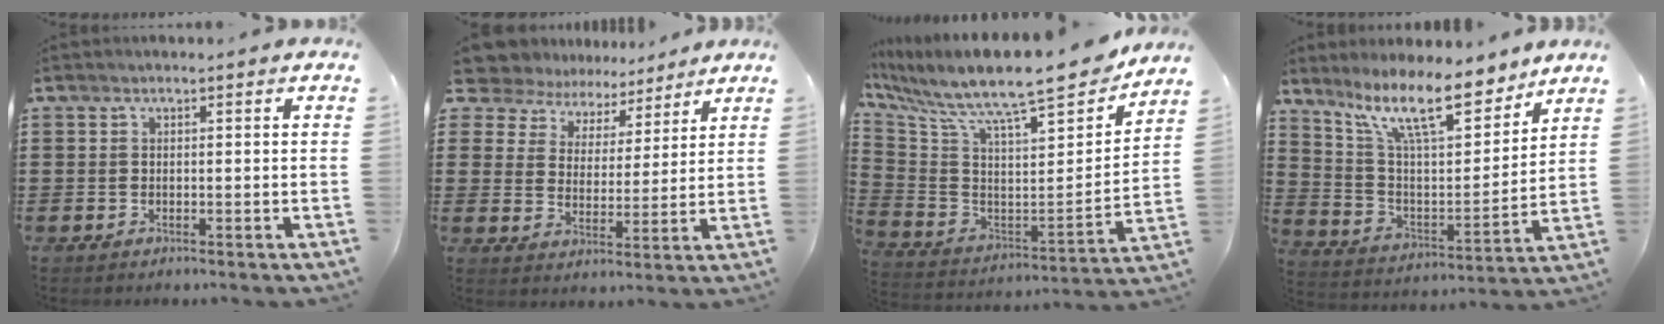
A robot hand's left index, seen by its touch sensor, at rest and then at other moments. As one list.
[{"total": 7.7, "force": [6.9, 3.4, 0.6], "torque": [-0.056, -0.033, 0.129]}, {"total": 12.8, "force": [10.6, 1.5, 6.9], "torque": [-0.148, -0.084, 0.170]}, {"total": 13.2, "force": [9.7, 3.0, 8.3], "torque": [-0.179, -0.038, 0.172]}]